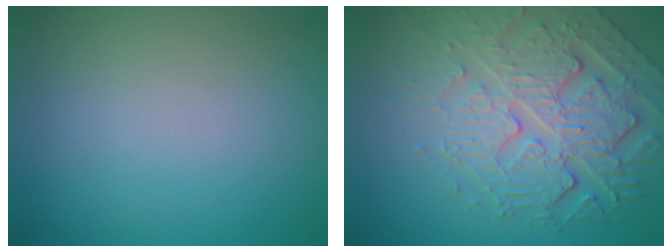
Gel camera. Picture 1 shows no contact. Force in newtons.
{"total": 7.2, "press": 5.2, "slide": 5.0}